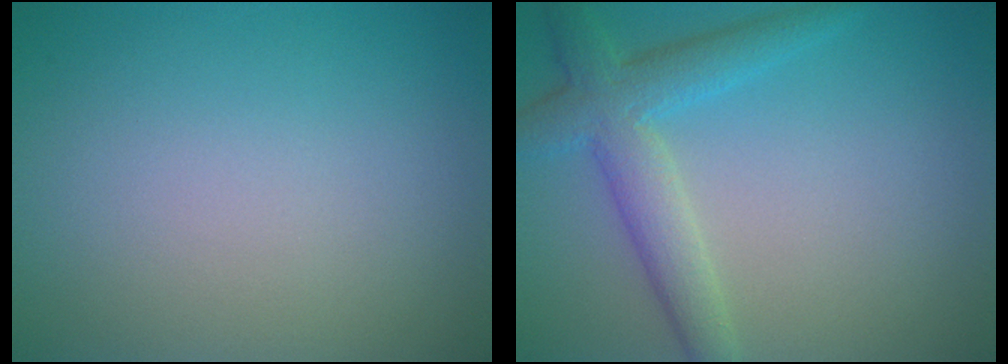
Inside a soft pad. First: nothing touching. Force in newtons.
{"total": 4.4, "press": 4.4, "slide": 0.2}